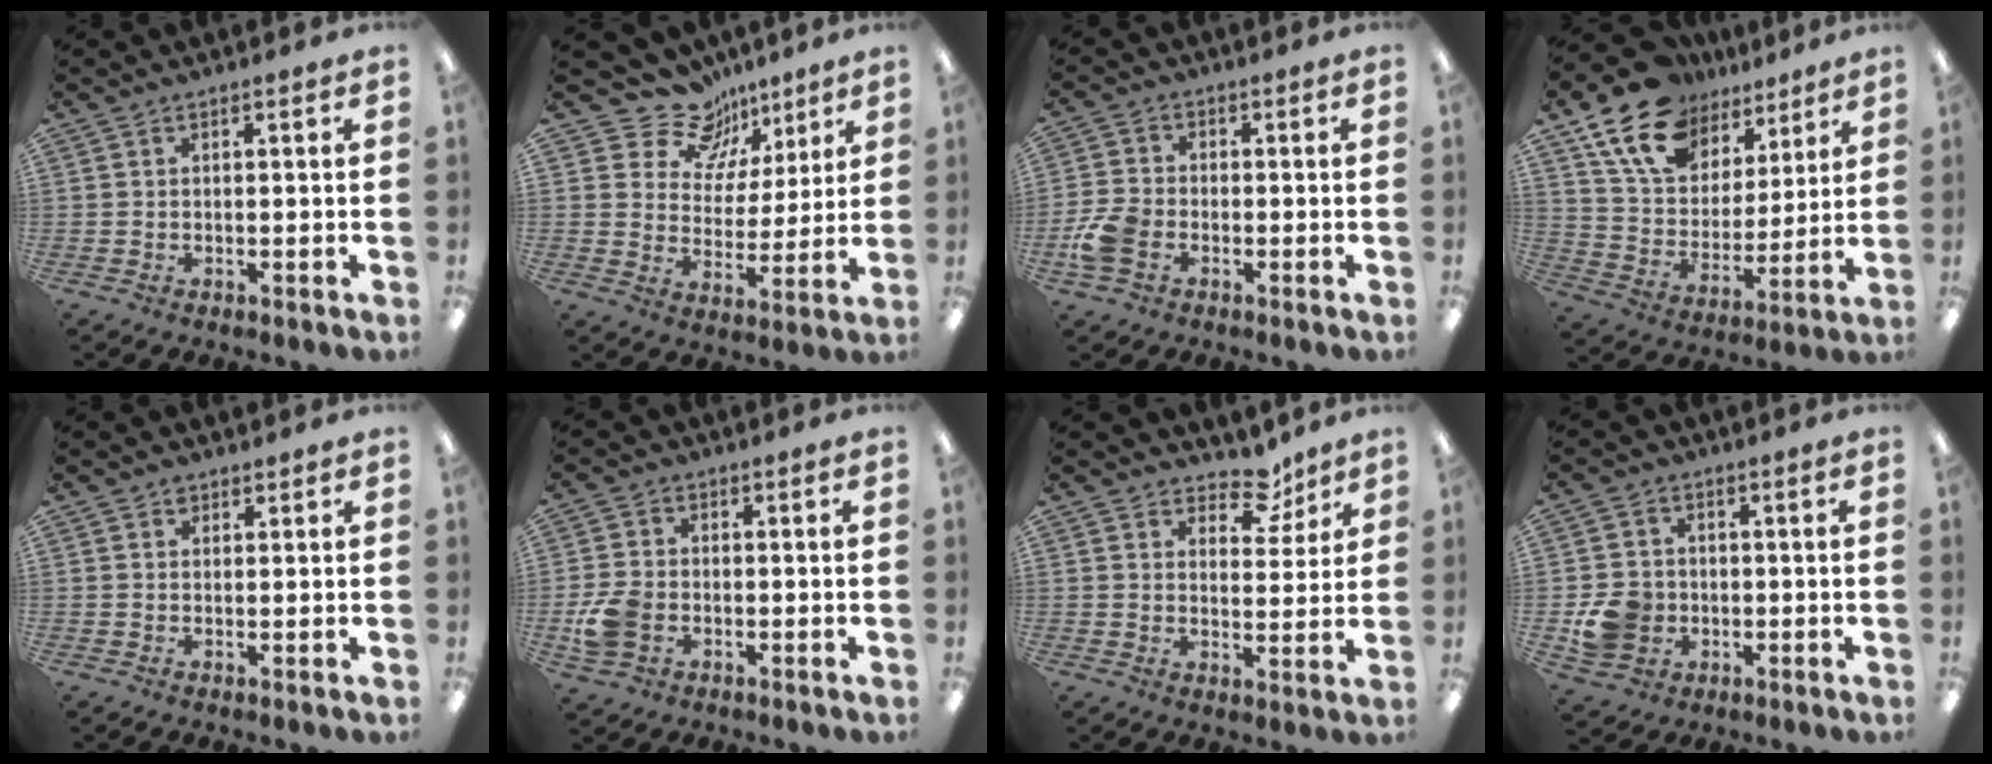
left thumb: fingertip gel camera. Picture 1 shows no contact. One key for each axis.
{"total": 12.8, "fx": 10.0, "fy": 7.8, "fz": 2.3, "tx": -0.053, "ty": -0.075, "tz": 0.189}
{"total": 7.7, "fx": -2.6, "fy": 5.5, "fz": 4.7, "tx": -0.098, "ty": 0.016, "tz": -0.046}
{"total": 17.2, "fx": 12.0, "fy": 10.5, "fz": 6.6, "tx": -0.134, "ty": -0.062, "tz": 0.225}
{"total": 1.4, "fx": 1.1, "fy": 0.8, "fz": 0.3, "tx": 0.001, "ty": -0.002, "tz": 0.018}
{"total": 7.7, "fx": -2.0, "fy": 6.0, "fz": 4.5, "tx": -0.089, "ty": 0.011, "tz": -0.035}
{"total": 7.8, "fx": 6.0, "fy": 4.1, "fz": 2.9, "tx": -0.030, "ty": -0.038, "tz": 0.103}
{"total": 8.5, "fx": -1.6, "fy": 7.6, "fz": 3.3, "tx": -0.065, "ty": 0.018, "tz": -0.024}